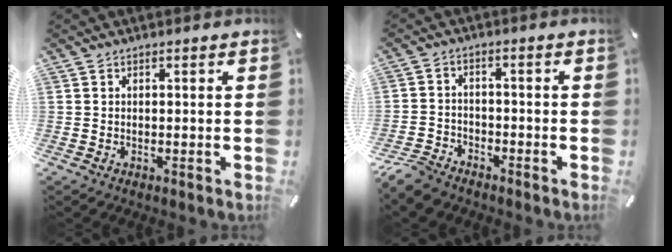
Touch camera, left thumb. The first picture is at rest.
{"total": 6.1, "force": [-5.2, 2.6, 1.7], "torque": [-0.045, 0.023, -0.104]}